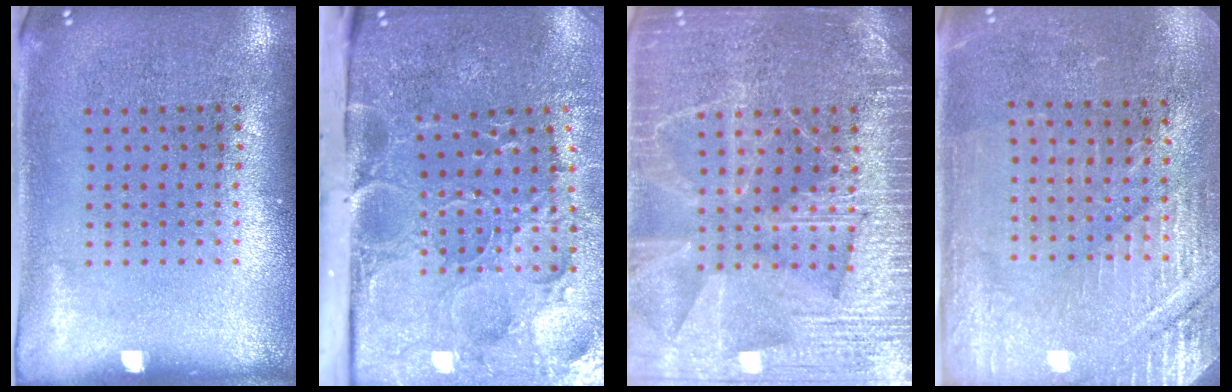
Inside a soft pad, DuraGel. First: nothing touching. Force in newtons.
{"total": 5.4, "press": 4.1, "slide": 3.5}
{"total": 6.6, "press": 6.5, "slide": 0.9}
{"total": 2.9, "press": 2.9, "slide": 0.3}